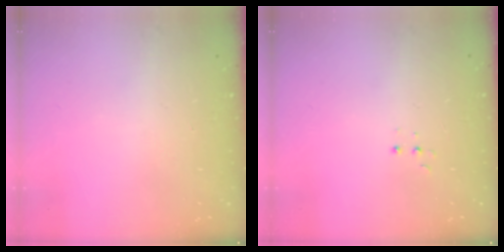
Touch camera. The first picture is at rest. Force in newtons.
{"total": 3.0, "press": 2.9, "slide": 0.7}